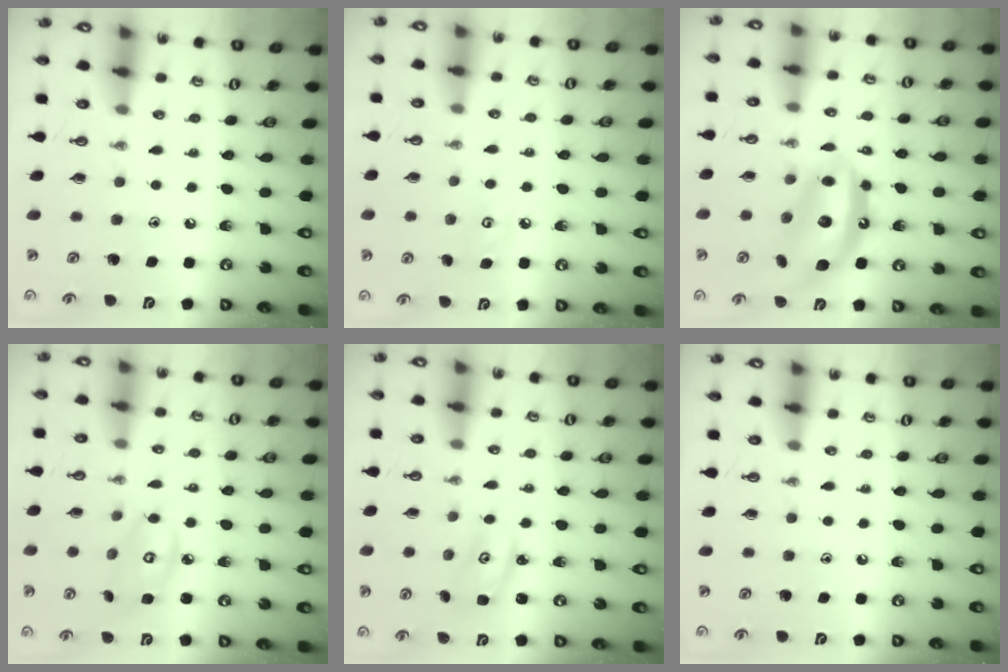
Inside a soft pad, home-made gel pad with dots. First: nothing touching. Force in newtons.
{"total": 5.9, "press": 5.8, "slide": 0.7}
{"total": 11.7, "press": 11.7, "slide": 0.9}
{"total": 5.9, "press": 5.9, "slide": 0.2}
{"total": 2.6, "press": 2.6, "slide": 0.2}
{"total": 0.0}